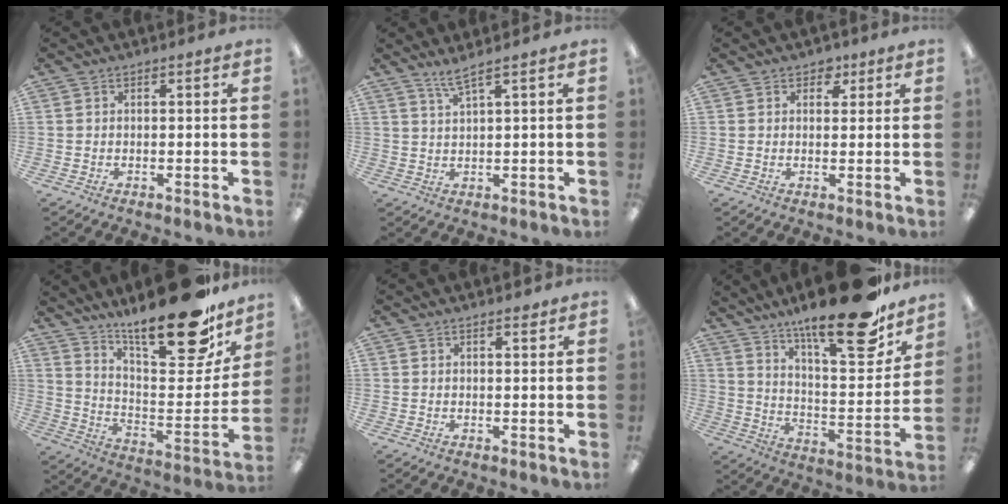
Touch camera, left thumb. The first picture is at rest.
{"total": 3.3, "force": [2.7, -0.2, 1.9], "torque": [-0.045, -0.004, 0.048]}
{"total": 2.9, "force": [1.7, 2.2, 0.7], "torque": [0.005, -0.003, 0.026]}
{"total": 24.7, "force": [19.2, 6.9, 13.9], "torque": [-0.190, -0.137, 0.313]}
{"total": 1.3, "force": [1.2, 0.4, 0.4], "torque": [-0.001, -0.003, 0.019]}
{"total": 22.7, "force": [17.5, 5.3, 13.5], "torque": [-0.199, -0.125, 0.283]}